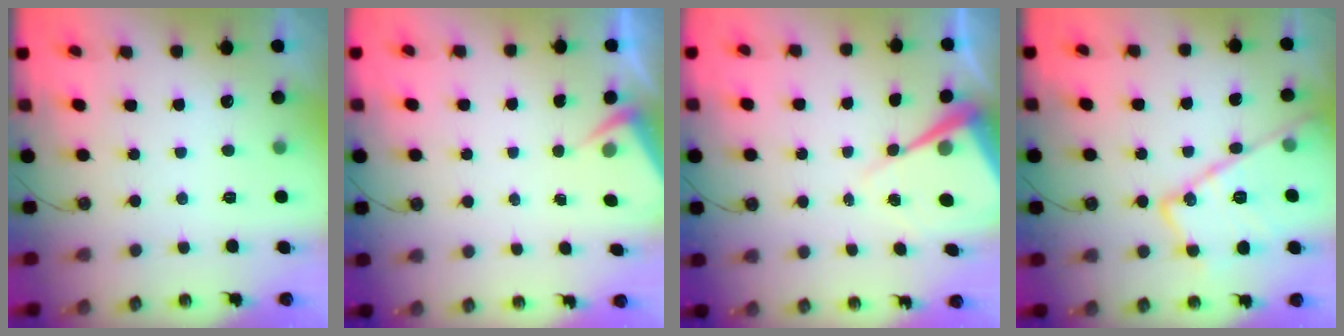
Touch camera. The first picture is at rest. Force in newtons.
{"total": 3.0, "press": 3.0, "slide": 0.4}
{"total": 9.5, "press": 9.5, "slide": 0.7}
{"total": 18.9, "press": 18.9, "slide": 0.9}